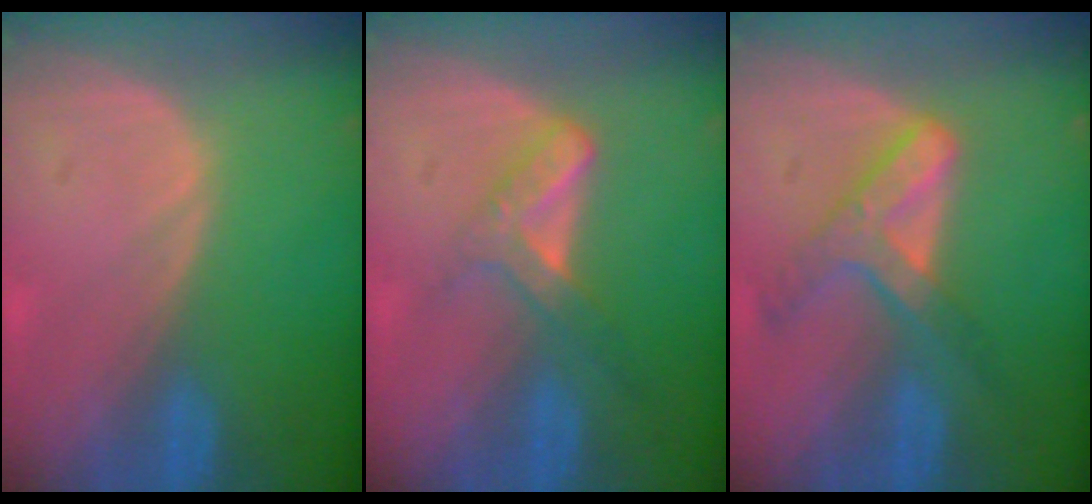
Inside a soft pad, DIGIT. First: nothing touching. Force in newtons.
{"total": 5.4, "press": 4.7, "slide": 2.7}
{"total": 6.9, "press": 5.9, "slide": 3.5}